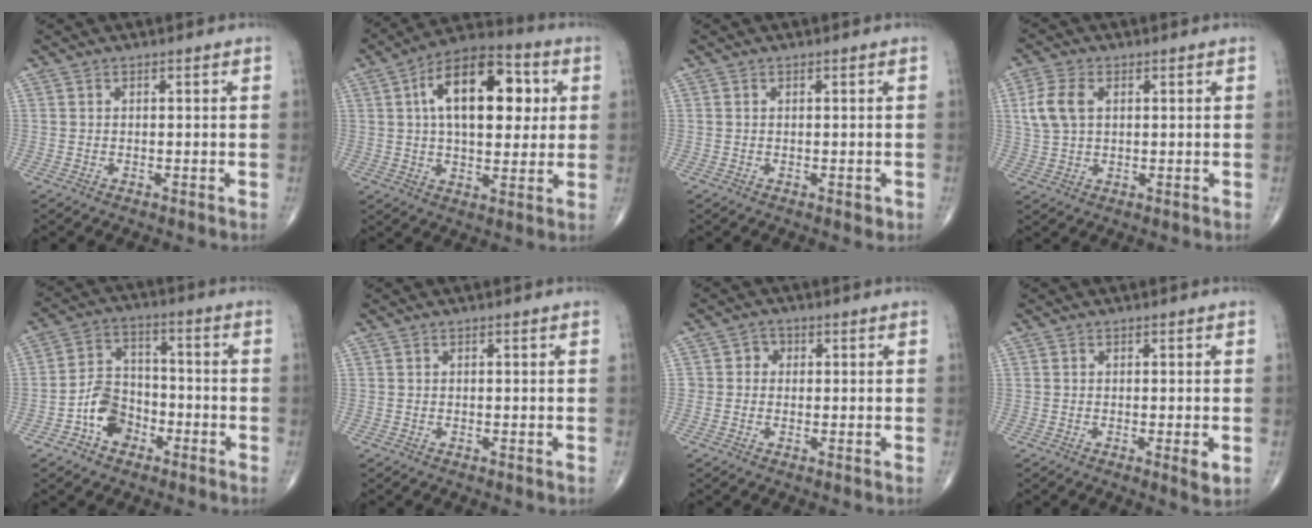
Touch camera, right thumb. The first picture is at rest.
{"total": 18.6, "force": [4.4, 9.8, 15.2], "torque": [-0.203, 0.015, 0.062]}
{"total": 0.9, "force": [-0.2, 0.5, 0.7], "torque": [-0.004, -0.001, -0.001]}
{"total": 6.5, "force": [1.6, 4.1, 4.8], "torque": [-0.106, 0.006, 0.032]}
{"total": 8.7, "force": [-4.0, 6.2, 4.7], "torque": [-0.061, 0.038, -0.078]}
{"total": 0.0}
{"total": 2.2, "force": [0.1, 2.1, 0.7], "torque": [0.008, 0.007, -0.005]}
{"total": 2.5, "force": [-0.5, 0.3, 2.4], "torque": [-0.037, -0.009, -0.011]}